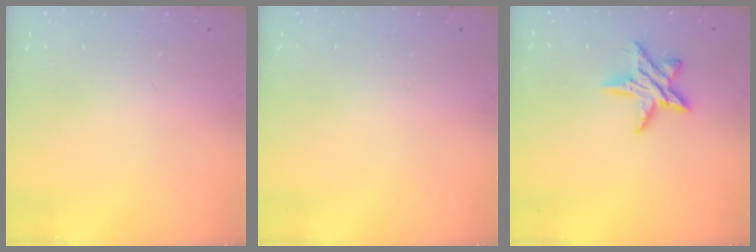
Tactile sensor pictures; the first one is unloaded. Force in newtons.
{"total": 0.0}
{"total": 10.8, "press": 10.8, "slide": 0.6}